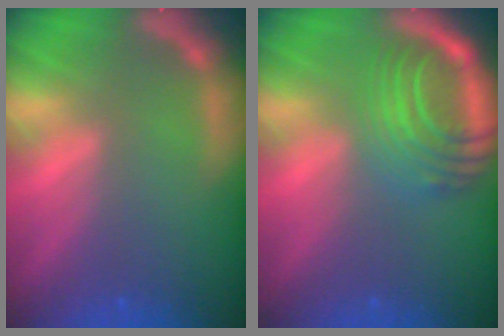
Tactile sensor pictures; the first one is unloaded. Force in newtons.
{"total": 8.5}